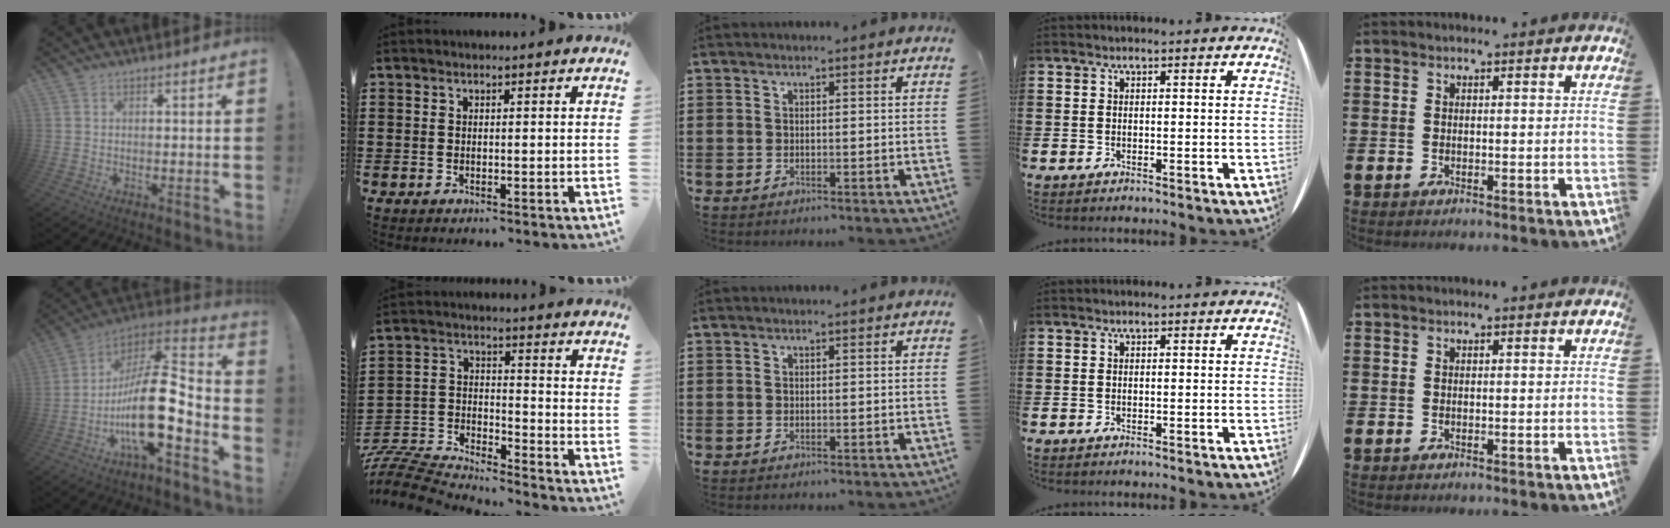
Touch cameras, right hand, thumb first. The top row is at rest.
{"thumb": {"total": 19.9, "force": [-5.2, 6.8, 17.9], "torque": [-0.320, 0.019, -0.086]}, "index": {"total": 7.2, "force": [-7.1, 0.6, 0.7], "torque": [-0.039, -0.007, -0.151]}}